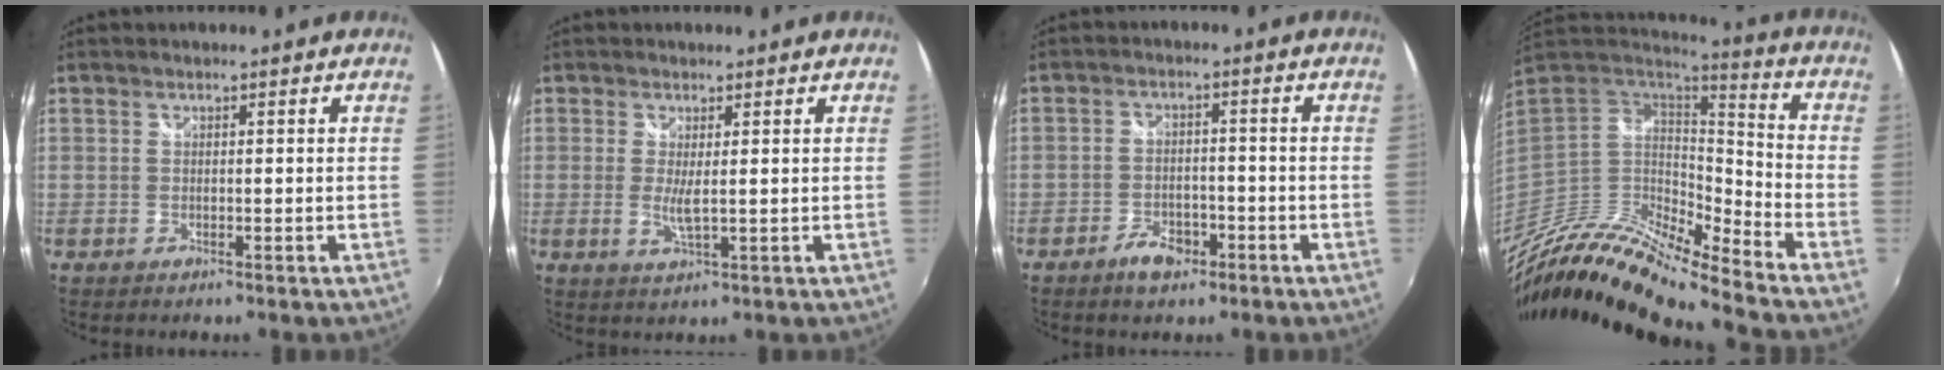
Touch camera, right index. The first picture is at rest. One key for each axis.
{"total": 3.0, "fx": 0.2, "fy": 0.3, "fz": 3.0, "tx": -0.060, "ty": -0.009, "tz": 0.001}
{"total": 5.1, "fx": -3.5, "fy": 2.7, "fz": 2.6, "tx": -0.065, "ty": 0.002, "tz": -0.056}
{"total": 20.0, "fx": -16.1, "fy": 3.0, "fz": 11.3, "tx": -0.215, "ty": -0.035, "tz": -0.315}